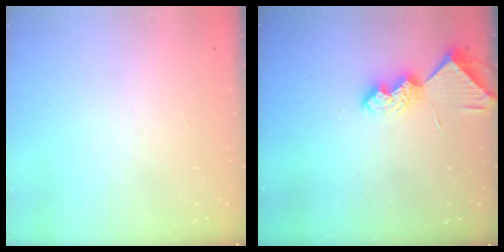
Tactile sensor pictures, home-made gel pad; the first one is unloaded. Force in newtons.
{"total": 7.9, "press": 7.8, "slide": 0.6}